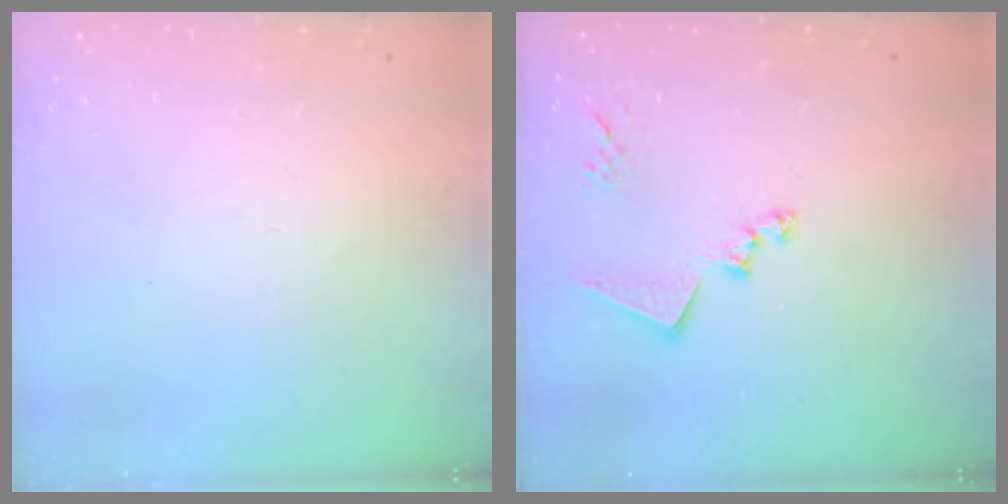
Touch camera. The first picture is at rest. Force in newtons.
{"total": 13.5, "press": 13.5, "slide": 0.7}